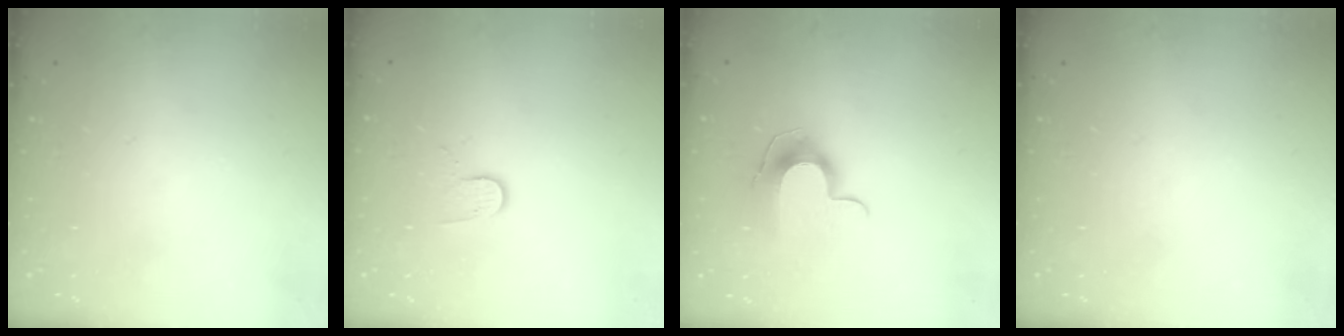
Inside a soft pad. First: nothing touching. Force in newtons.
{"total": 6.0, "press": 6.0, "slide": 0.2}
{"total": 9.9, "press": 9.9, "slide": 0.1}
{"total": 0.0}